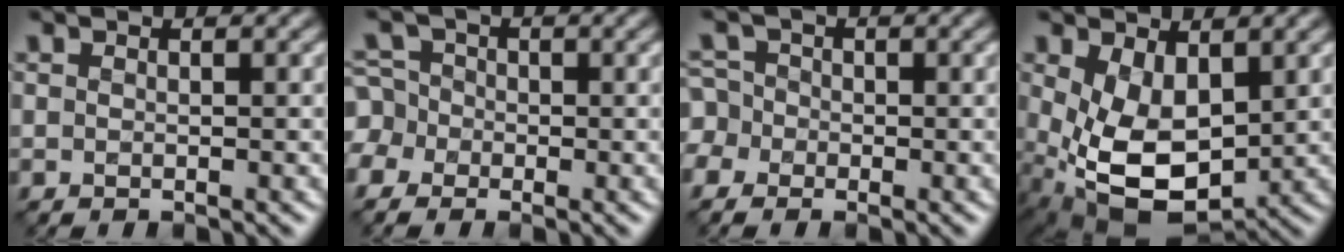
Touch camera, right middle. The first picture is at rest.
{"total": 4.7, "force": [-1.8, 4.1, 1.4], "torque": [-0.028, 0.016, -0.055]}
{"total": 3.8, "force": [-1.4, 3.4, 1.1], "torque": [-0.020, 0.014, -0.046]}
{"total": 7.7, "force": [0.0, 4.7, 6.0], "torque": [-0.136, -0.022, 0.014]}